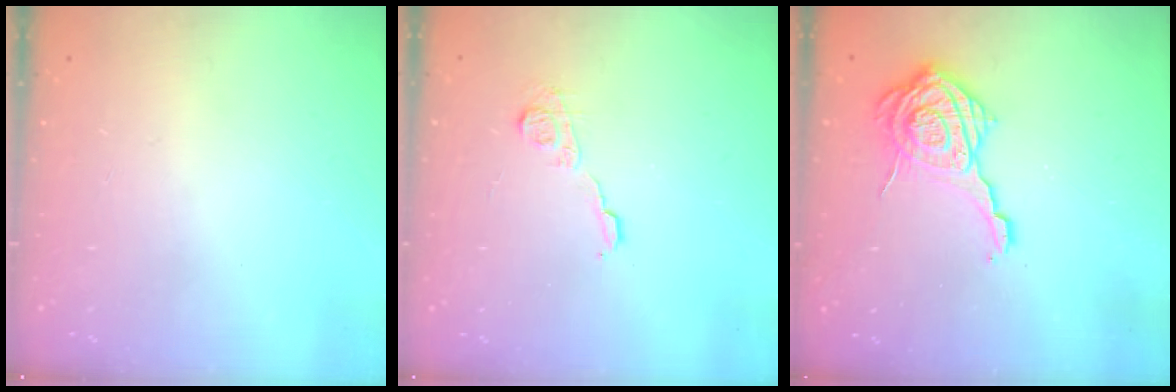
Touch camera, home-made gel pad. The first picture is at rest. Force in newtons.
{"total": 7.3, "press": 7.2, "slide": 0.4}
{"total": 14.4, "press": 14.4, "slide": 0.9}